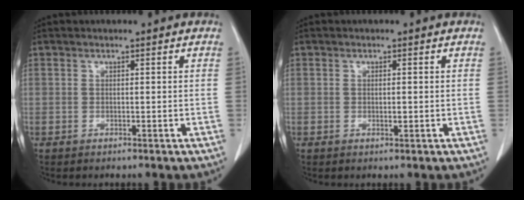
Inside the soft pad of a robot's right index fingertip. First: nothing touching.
{"total": 0.9, "force": [-0.1, 0.2, 0.8], "torque": [-0.014, -0.001, -0.001]}